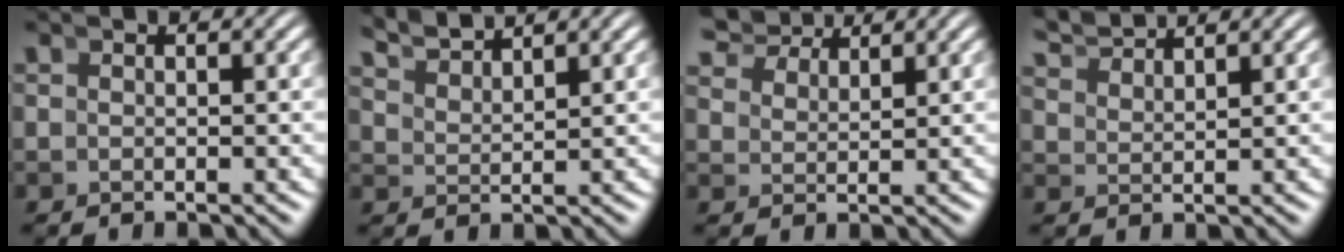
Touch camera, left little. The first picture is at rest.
{"total": 3.7, "force": [3.6, 0.3, 1.0], "torque": [-0.019, 0.010, 0.064]}
{"total": 4.7, "force": [4.5, 0.7, 1.2], "torque": [-0.010, 0.023, 0.073]}
{"total": 3.7, "force": [3.6, 0.0, 0.7], "torque": [-0.010, 0.014, 0.066]}